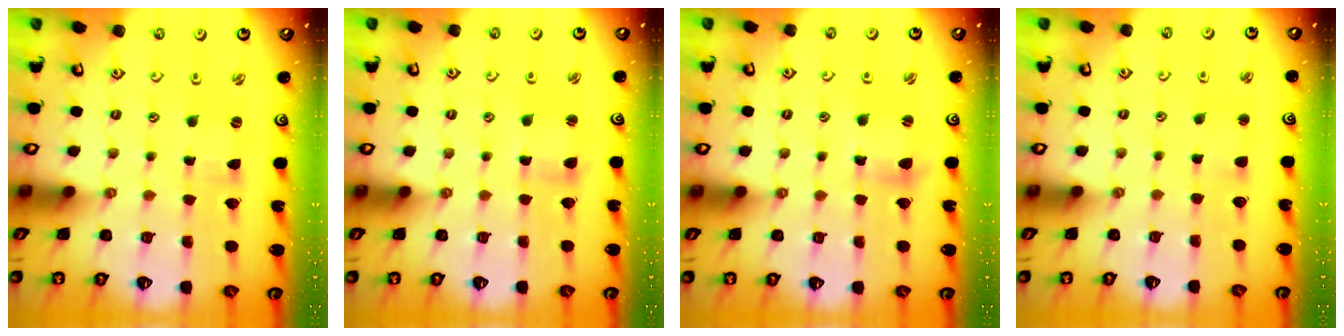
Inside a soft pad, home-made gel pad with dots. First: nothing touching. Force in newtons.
{"total": 2.5, "press": 2.5, "slide": 0.3}
{"total": 4.1, "press": 4.0, "slide": 0.5}
{"total": 2.9, "press": 2.9, "slide": 0.4}